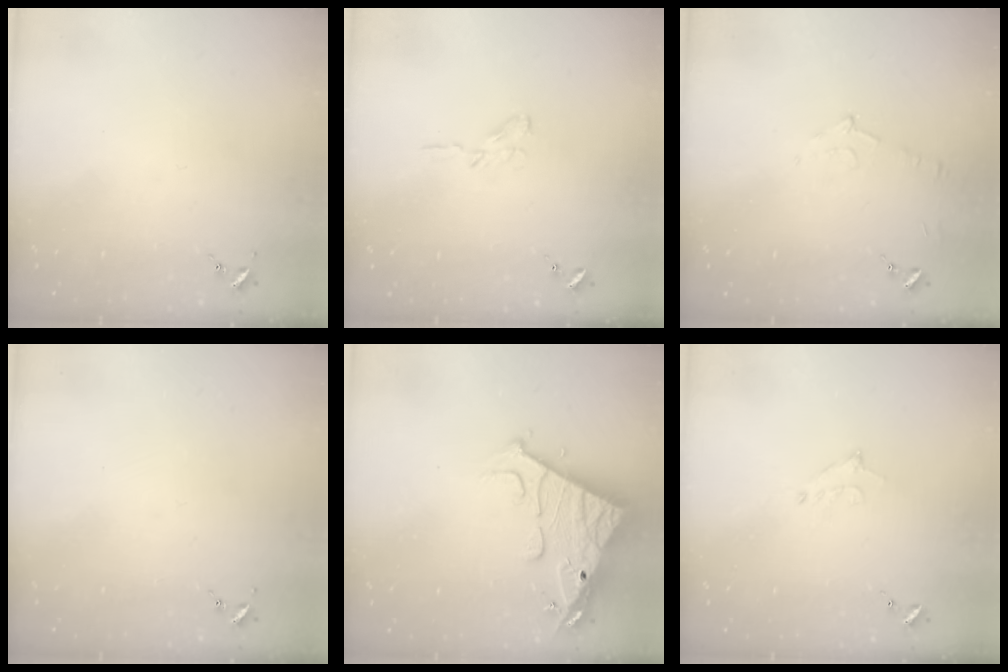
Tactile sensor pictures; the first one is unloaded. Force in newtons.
{"total": 3.8, "press": 3.8, "slide": 0.3}
{"total": 5.4, "press": 5.4, "slide": 0.7}
{"total": 0.0}
{"total": 15.6, "press": 15.5, "slide": 1.5}
{"total": 5.2, "press": 5.2, "slide": 0.3}